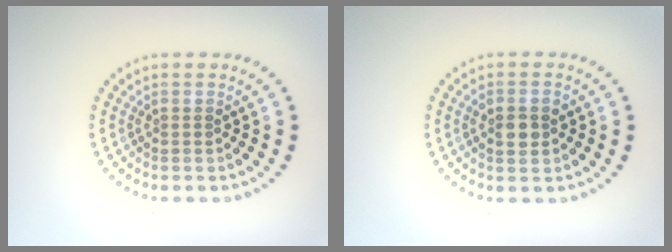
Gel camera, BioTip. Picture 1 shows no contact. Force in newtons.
{"total": 2.3, "press": 2.3, "slide": 0.3}